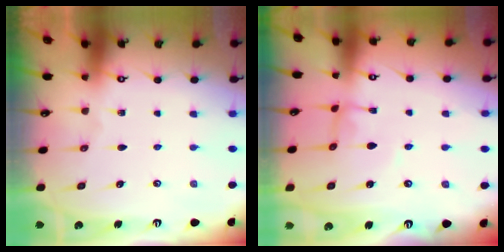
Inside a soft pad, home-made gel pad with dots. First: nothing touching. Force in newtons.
{"total": 1.3, "press": 1.2, "slide": 0.3}